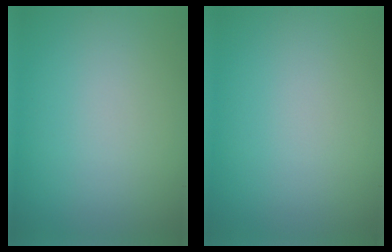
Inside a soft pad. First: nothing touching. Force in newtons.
{"total": 0.0}